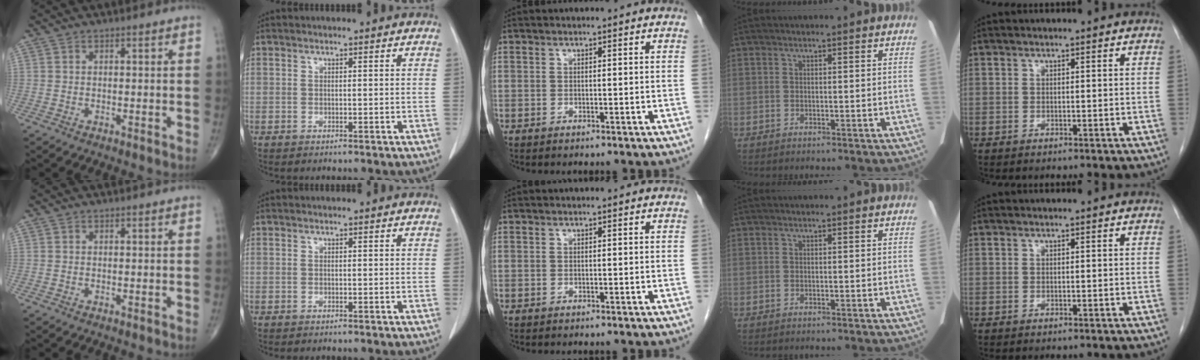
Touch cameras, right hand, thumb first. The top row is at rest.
{}